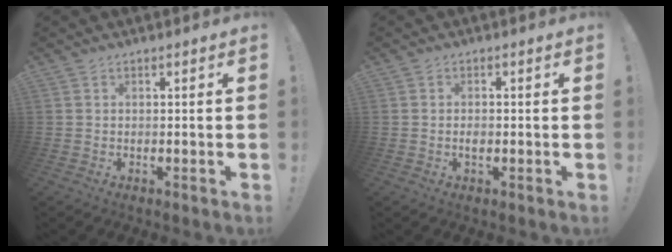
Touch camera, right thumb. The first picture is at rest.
{"total": 1.5, "force": [-0.5, 0.7, 1.2], "torque": [-0.014, -0.001, -0.011]}